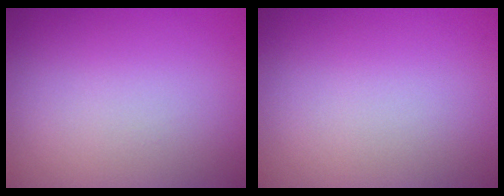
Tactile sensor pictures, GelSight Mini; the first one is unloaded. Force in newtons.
{"total": 0.0}